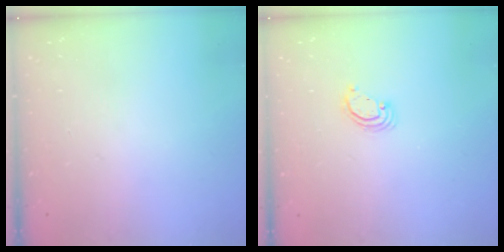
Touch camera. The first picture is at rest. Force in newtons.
{"total": 2.6, "press": 2.6, "slide": 0.2}